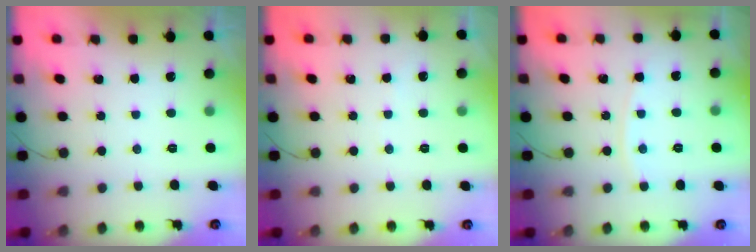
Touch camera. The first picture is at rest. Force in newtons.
{"total": 1.9, "press": 1.9, "slide": 0.2}
{"total": 3.7, "press": 3.6, "slide": 0.4}